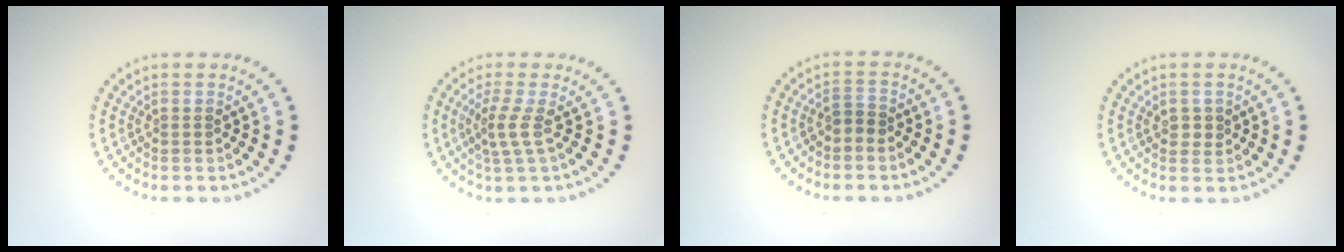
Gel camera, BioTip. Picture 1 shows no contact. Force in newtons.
{"total": 2.1, "press": 1.4, "slide": 1.5}
{"total": 1.3, "press": 1.0, "slide": 0.8}
{"total": 1.4, "press": 1.2, "slide": 0.6}